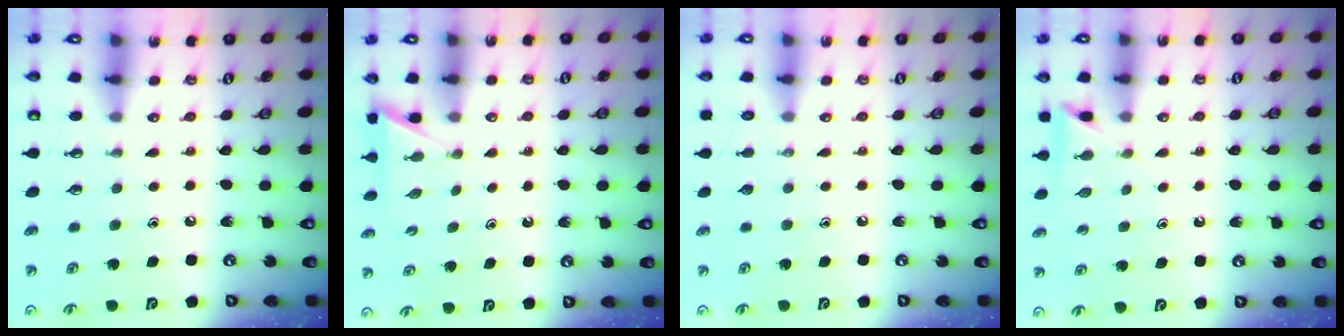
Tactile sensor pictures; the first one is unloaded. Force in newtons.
{"total": 2.5, "press": 2.5, "slide": 0.2}
{"total": 0.0}
{"total": 3.6, "press": 3.5, "slide": 0.4}